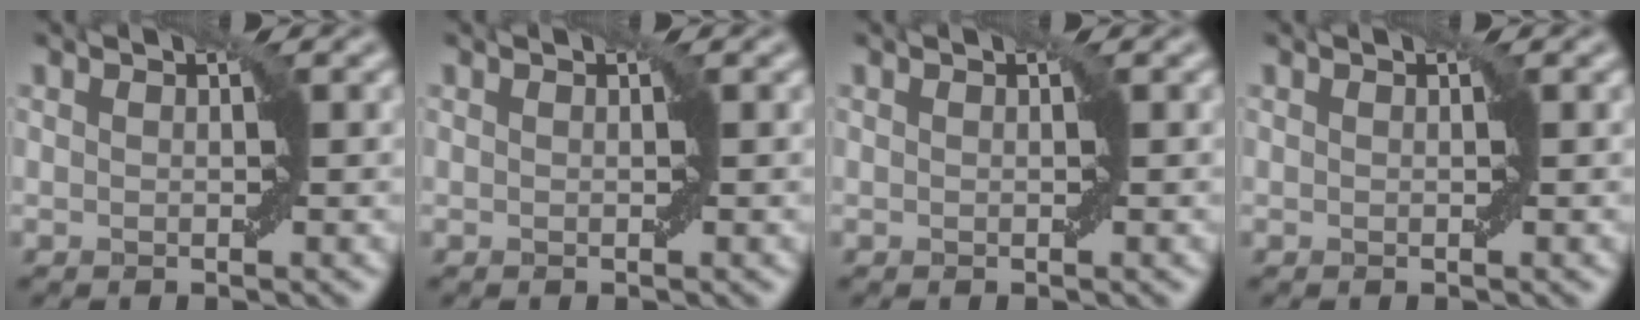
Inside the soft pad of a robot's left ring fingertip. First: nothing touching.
{"total": 0.0}
{"total": 0.0}
{"total": 0.0}